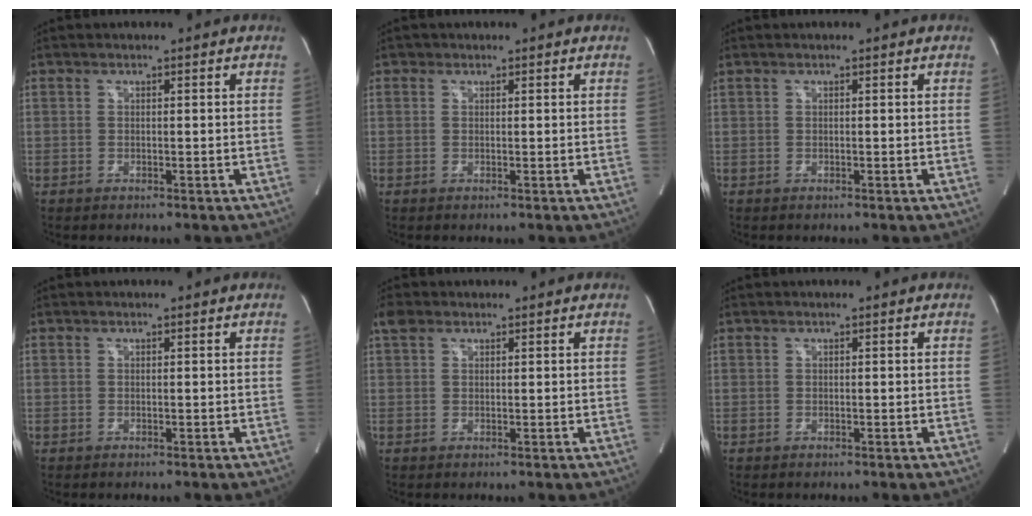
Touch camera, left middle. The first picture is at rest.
{"total": 0.6, "force": [0.3, 0.5, 0.0], "torque": [0.002, 0.001, 0.003]}
{"total": 0.0}
{"total": 0.0}
{"total": 2.3, "force": [1.6, 1.4, 1.0], "torque": [-0.025, 0.020, 0.032]}
{"total": 0.0}